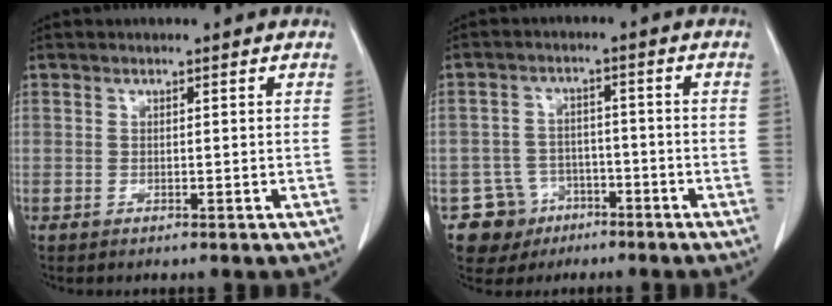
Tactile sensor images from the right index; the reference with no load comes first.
{"total": 6.4, "force": [-3.5, 5.4, 0.1], "torque": [0.002, 0.011, -0.051]}